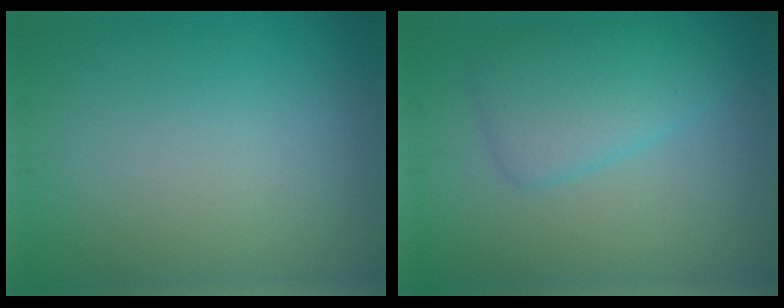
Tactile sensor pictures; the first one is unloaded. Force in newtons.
{"total": 3.7, "press": 3.7, "slide": 0.1}